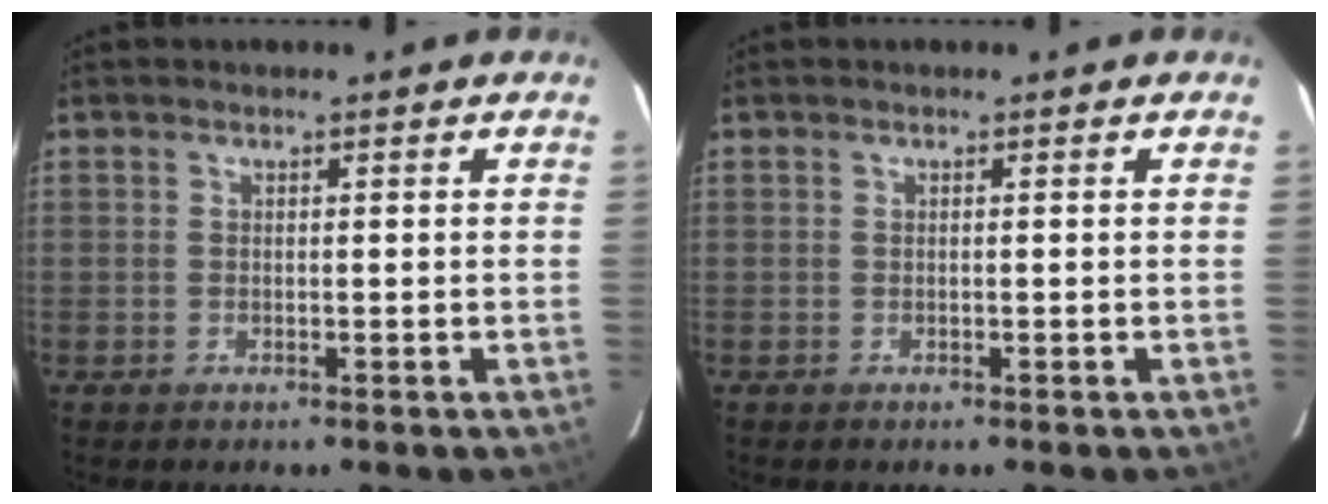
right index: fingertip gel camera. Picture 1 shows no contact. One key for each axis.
{"total": 0.0}